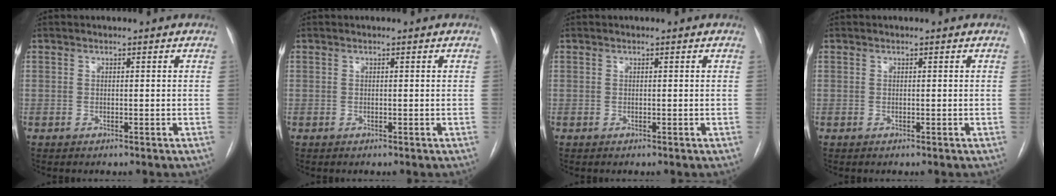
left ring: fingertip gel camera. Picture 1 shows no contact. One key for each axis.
{"total": 0.0}
{"total": 0.0}
{"total": 0.0}